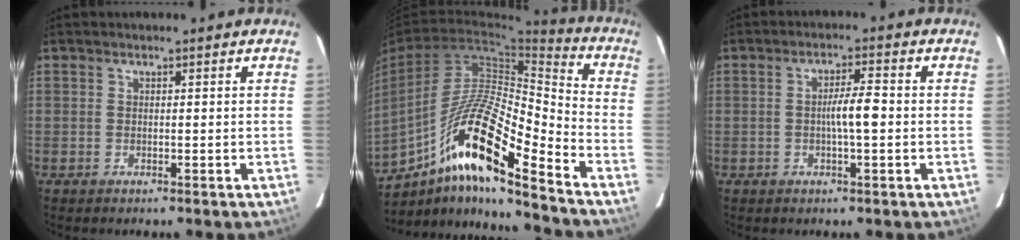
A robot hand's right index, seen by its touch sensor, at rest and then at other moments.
{"total": 18.6, "force": [-11.3, 1.8, 14.6], "torque": [-0.282, 0.001, -0.198]}
{"total": 4.2, "force": [-0.4, 0.3, 4.1], "torque": [-0.070, 0.007, -0.006]}